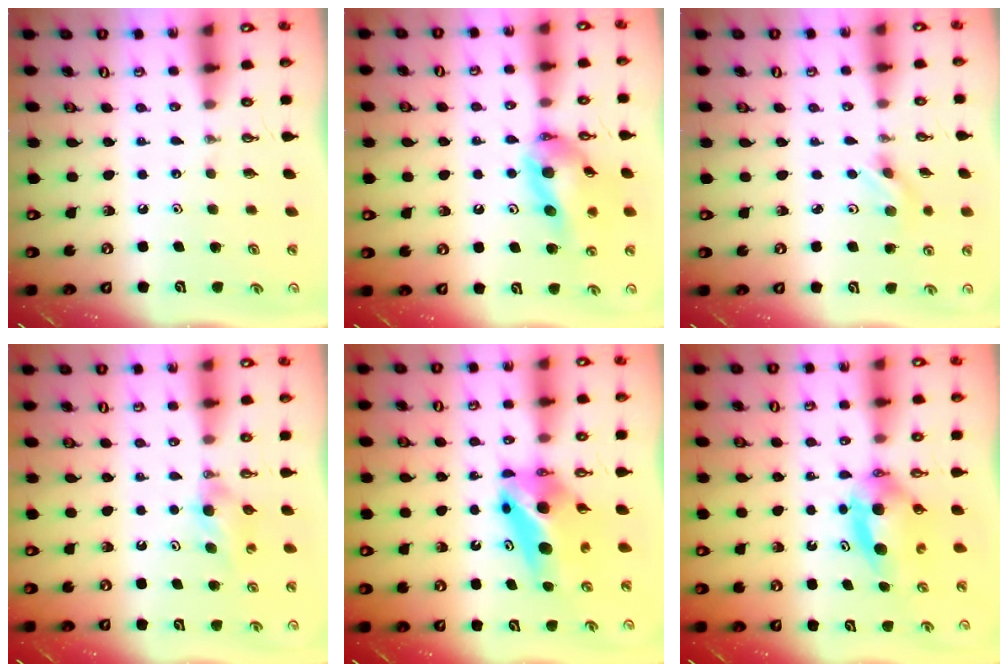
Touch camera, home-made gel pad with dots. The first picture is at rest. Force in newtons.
{"total": 14.0, "press": 13.8, "slide": 2.3}
{"total": 2.2, "press": 2.1, "slide": 0.6}
{"total": 5.0, "press": 4.9, "slide": 0.7}
{"total": 8.0, "press": 6.1, "slide": 5.2}
{"total": 6.6, "press": 6.2, "slide": 2.5}